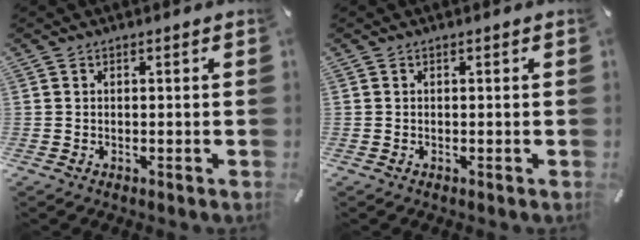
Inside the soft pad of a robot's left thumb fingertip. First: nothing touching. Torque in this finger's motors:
{"motor_torque": [-0.15, -0.09, -0.10, -0.01, 0.00]}